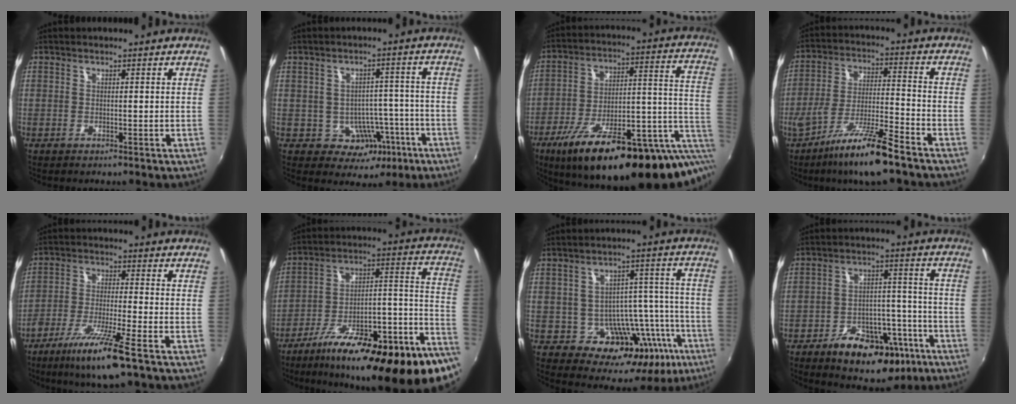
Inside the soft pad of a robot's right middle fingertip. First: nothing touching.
{"total": 7.6, "force": [-3.1, 6.3, 3.0], "torque": [-0.046, 0.029, -0.016]}
{"total": 28.6, "force": [-14.0, 7.4, 23.8], "torque": [-0.331, -0.034, -0.204]}
{"total": 12.5, "force": [-8.7, 0.5, 8.9], "torque": [-0.178, -0.016, -0.155]}
{"total": 10.8, "force": [-6.9, 0.5, 8.3], "torque": [-0.177, -0.021, -0.129]}
{"total": 29.8, "force": [-16.4, 7.2, 23.9], "torque": [-0.325, -0.016, -0.245]}
{"total": 16.2, "force": [-7.1, 11.5, 9.1], "torque": [-0.131, 0.022, -0.062]}
{"total": 16.5, "force": [-9.7, 8.8, 10.0], "torque": [-0.163, 0.016, -0.125]}